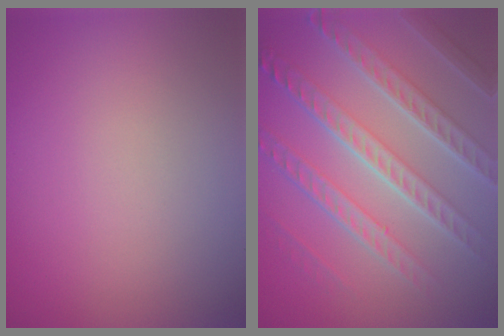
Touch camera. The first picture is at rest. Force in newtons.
{"total": 8.2, "press": 5.8, "slide": 5.8}